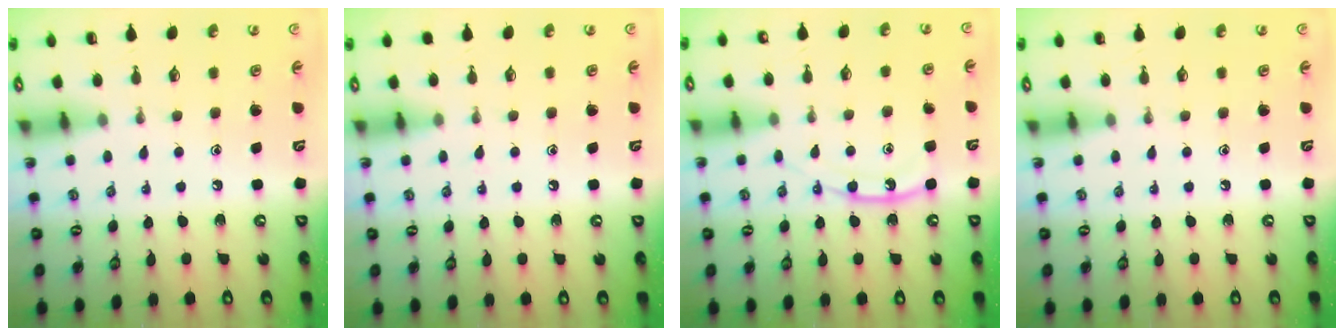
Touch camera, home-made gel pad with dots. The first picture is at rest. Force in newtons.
{"total": 6.0, "press": 5.9, "slide": 0.8}
{"total": 11.7, "press": 11.7, "slide": 0.9}
{"total": 0.0}